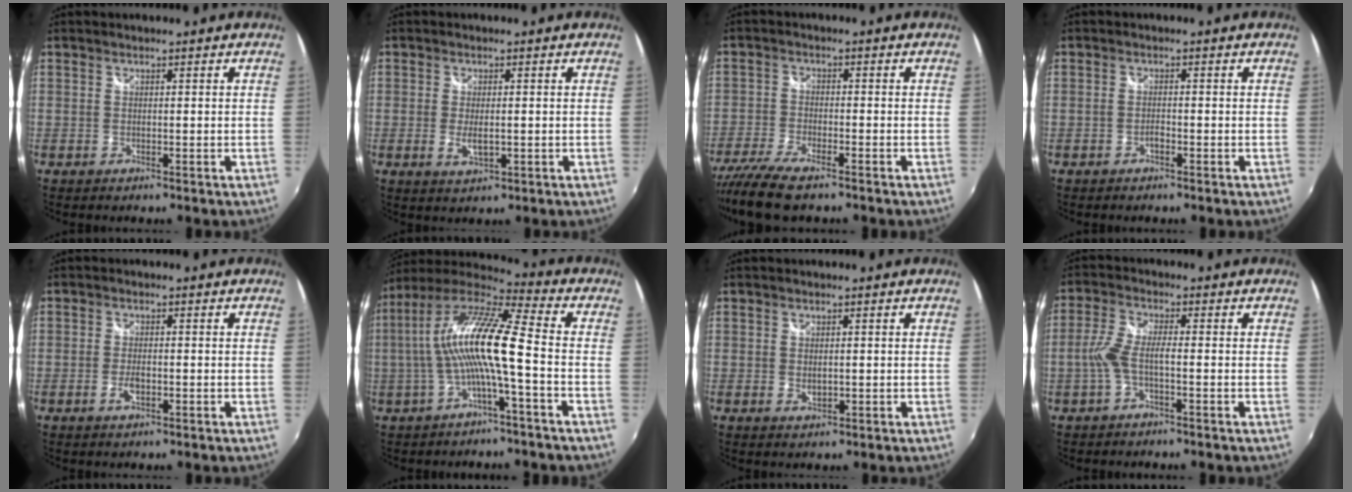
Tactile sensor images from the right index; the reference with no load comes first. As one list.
[{"total": 3.6, "force": [-0.7, 1.4, 3.2], "torque": [-0.061, -0.008, -0.009]}, {"total": 9.4, "force": [-7.5, 2.3, 5.2], "torque": [-0.132, -0.035, -0.146]}, {"total": 1.1, "force": [-0.8, 0.3, 0.7], "torque": [-0.017, 0.001, -0.016]}, {"total": 2.8, "force": [-1.1, 1.1, 2.3], "torque": [-0.048, -0.003, -0.019]}, {"total": 13.8, "force": [-1.4, 0.9, 13.7], "torque": [-0.251, 0.011, -0.028]}, {"total": 2.0, "force": [-0.1, 1.3, 1.5], "torque": [-0.026, -0.002, 0.000]}, {"total": 5.2, "force": [-1.7, 0.8, 4.8], "torque": [-0.111, 0.004, -0.032]}]